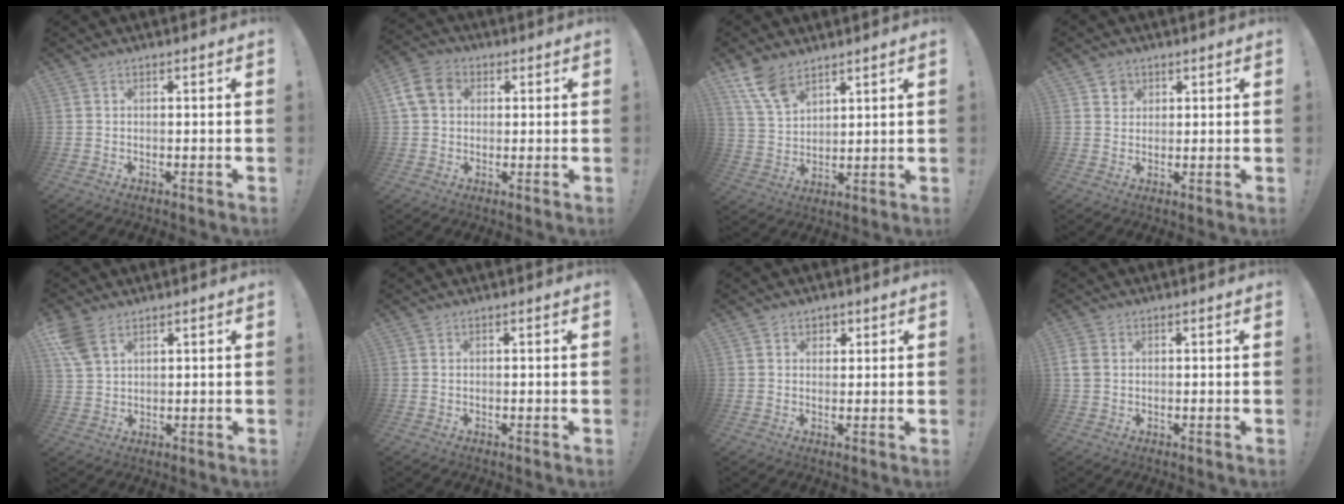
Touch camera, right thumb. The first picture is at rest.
{"total": 10.0, "force": [2.7, 7.9, 5.6], "torque": [-0.110, 0.007, 0.057]}
{"total": 10.0, "force": [7.2, 5.1, 4.7], "torque": [-0.089, -0.037, 0.142]}
{"total": 3.1, "force": [1.7, 2.6, 0.3], "torque": [0.007, -0.012, 0.027]}
{"total": 7.3, "force": [4.2, 4.3, 4.1], "torque": [-0.073, -0.011, 0.083]}
{"total": 0.0}
{"total": 2.8, "force": [1.3, 2.4, 0.5], "torque": [0.005, -0.005, 0.021]}
{"total": 3.7, "force": [0.6, 3.0, 2.1], "torque": [-0.052, 0.004, 0.012]}